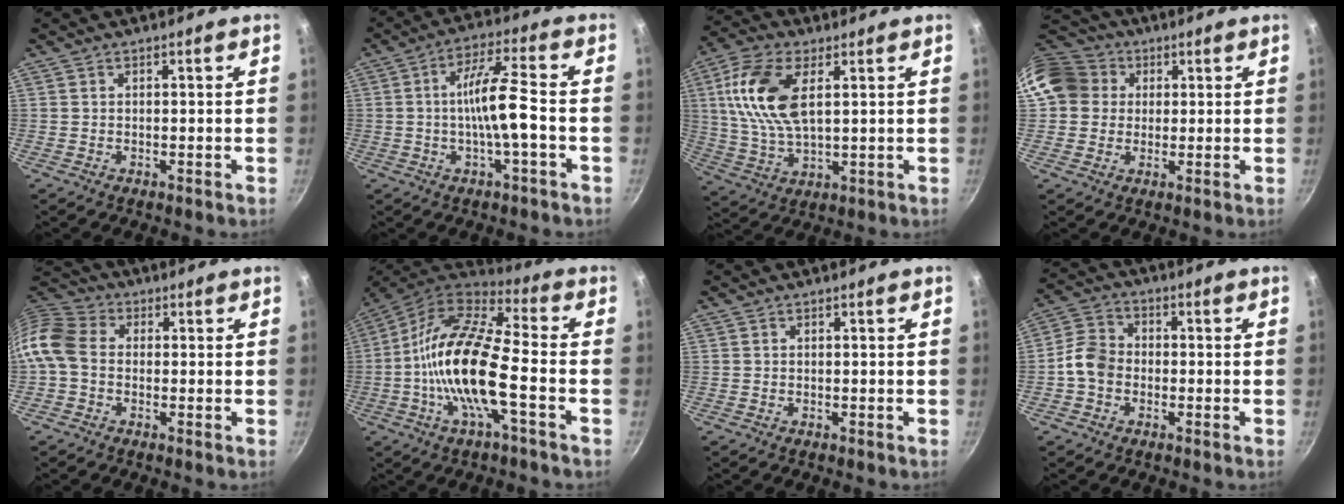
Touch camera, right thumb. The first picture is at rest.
{"total": 9.2, "force": [-1.6, 1.3, 9.0], "torque": [-0.163, 0.030, -0.033]}
{"total": 14.0, "force": [3.8, 7.1, 11.5], "torque": [-0.226, -0.004, 0.074]}
{"total": 12.9, "force": [3.5, 11.3, 5.3], "torque": [-0.086, 0.023, 0.055]}
{"total": 9.5, "force": [-0.9, 7.3, 6.0], "torque": [-0.113, 0.024, -0.040]}
{"total": 18.5, "force": [-3.6, 5.8, 17.2], "torque": [-0.328, 0.040, -0.090]}
{"total": 0.0}
{"total": 6.7, "force": [-1.6, 5.3, 3.7], "torque": [-0.052, 0.023, -0.047]}